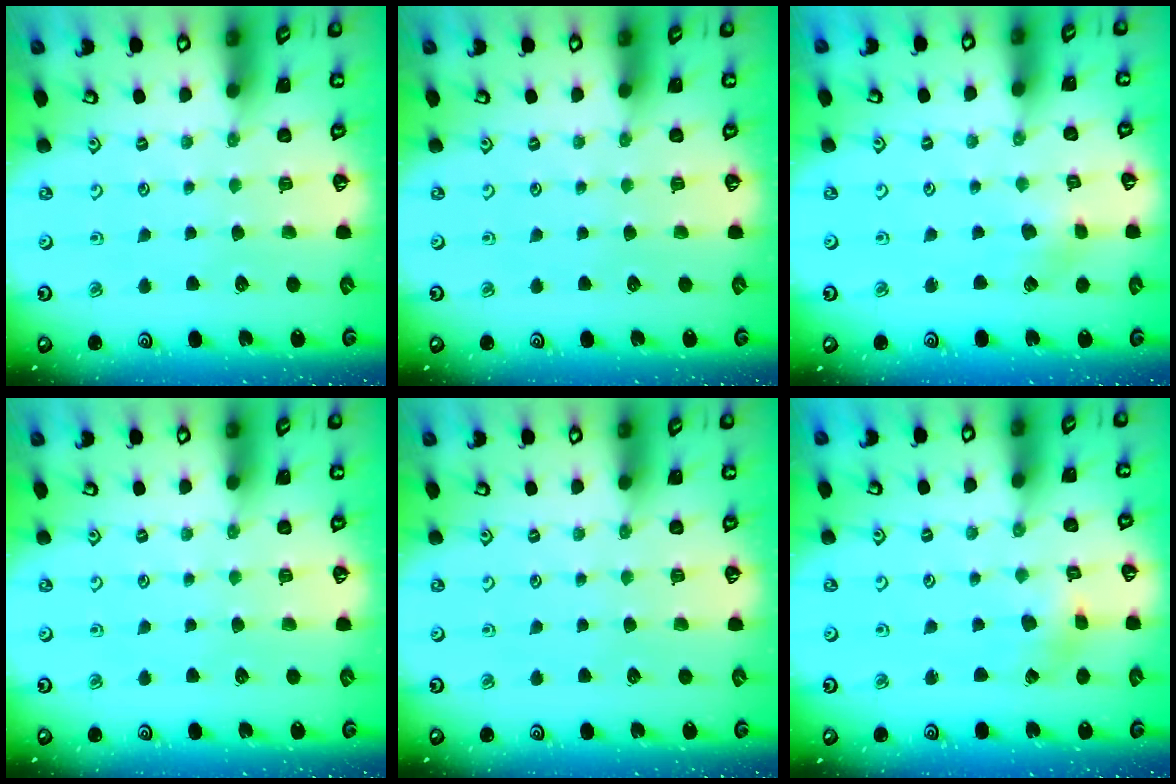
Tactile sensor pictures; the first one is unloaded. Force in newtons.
{"total": 0.0}
{"total": 3.3, "press": 3.3, "slide": 0.3}
{"total": 0.0}
{"total": 0.0}
{"total": 2.0, "press": 1.9, "slide": 0.4}